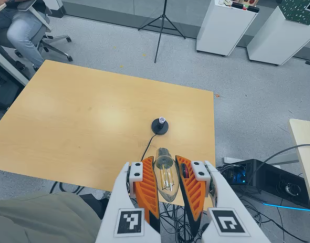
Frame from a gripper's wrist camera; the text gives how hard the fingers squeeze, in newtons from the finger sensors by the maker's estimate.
{"total": 19.9, "left": 21.4, "right": 18.5}